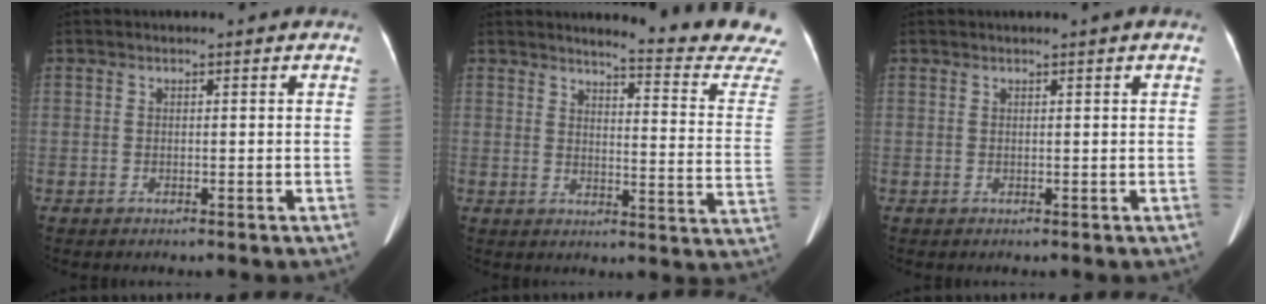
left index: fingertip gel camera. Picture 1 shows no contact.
{"total": 15.7, "force": [15.1, -1.5, 3.8], "torque": [-0.046, -0.129, 0.161]}
{"total": 0.6, "force": [0.3, -0.2, 0.4], "torque": [-0.013, -0.003, 0.009]}